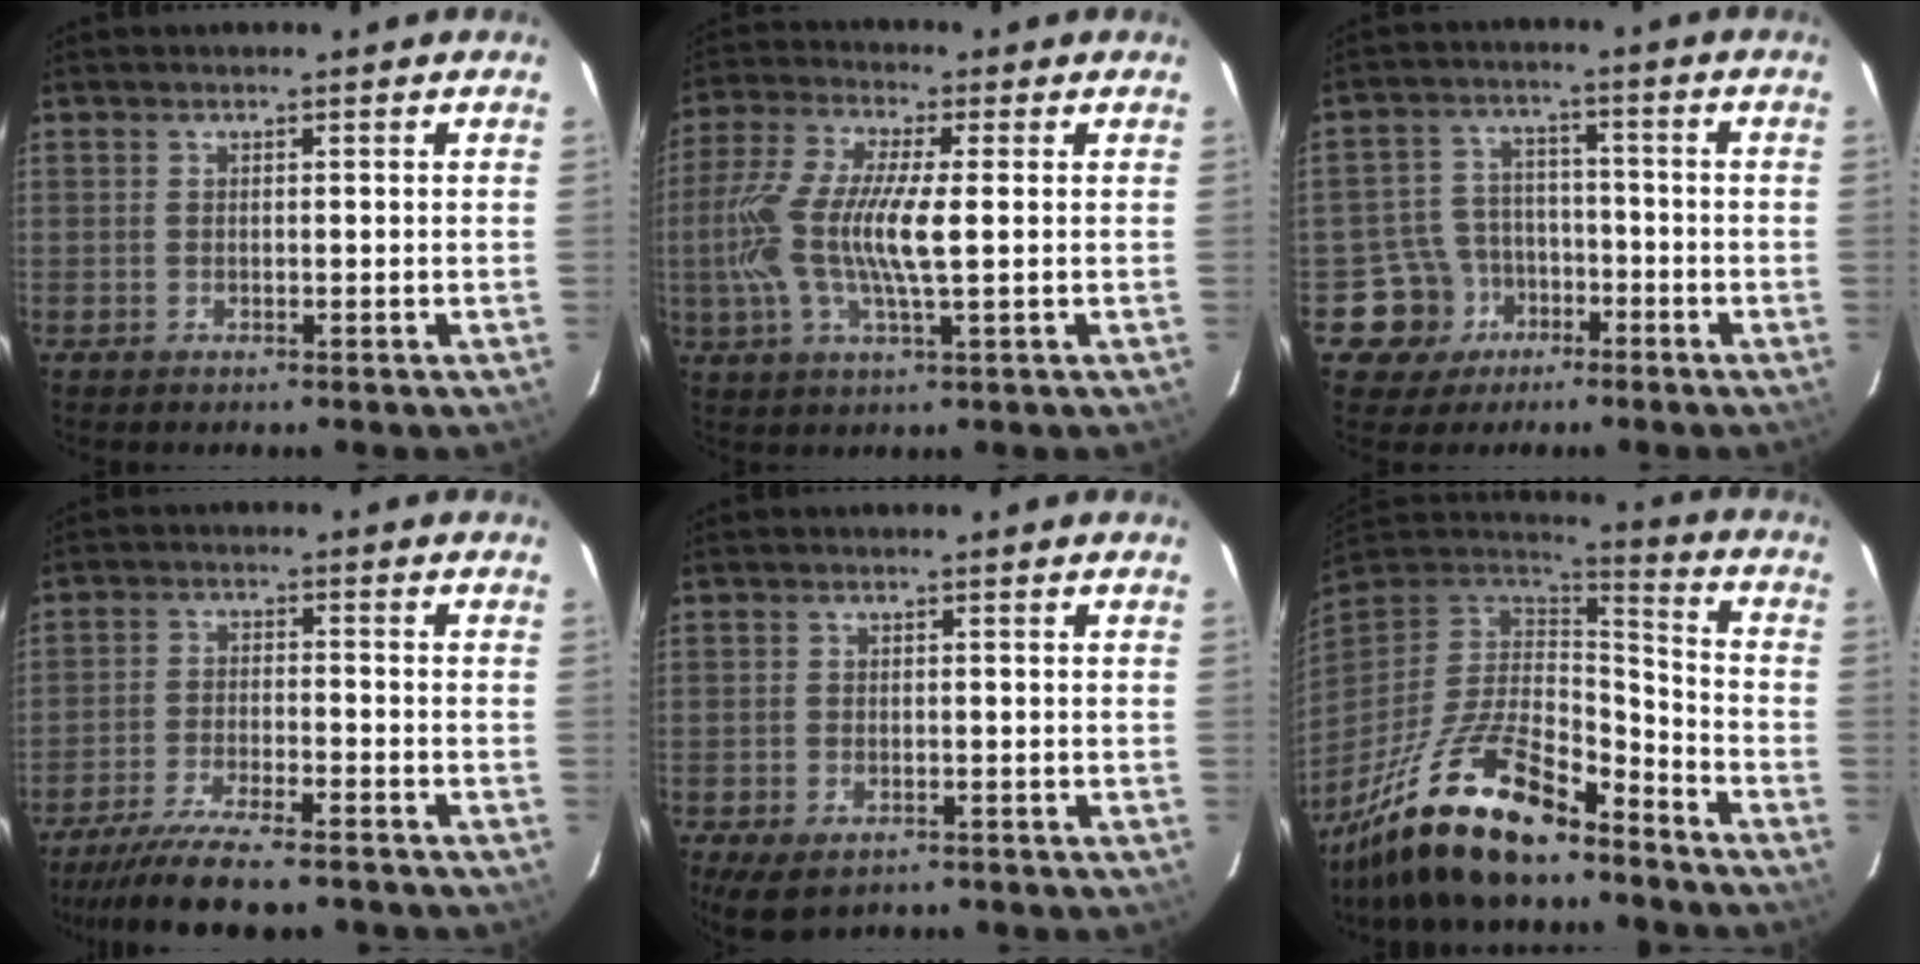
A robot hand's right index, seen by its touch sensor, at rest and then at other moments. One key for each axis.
{"total": 13.3, "fx": -0.5, "fy": 2.8, "fz": 13.0, "tx": -0.263, "ty": -0.001, "tz": -0.015}
{"total": 8.6, "fx": -4.4, "fy": 7.4, "fz": 0.5, "tx": -0.038, "ty": 0.032, "tz": -0.064}
{"total": 13.2, "fx": -11.3, "fy": 2.3, "fz": 6.5, "tx": -0.144, "ty": -0.024, "tz": -0.187}
{"total": 5.3, "fx": -3.2, "fy": 3.0, "fz": 2.9, "tx": -0.067, "ty": -0.019, "tz": -0.050}
{"total": 22.0, "fx": -15.7, "fy": 7.4, "fz": 13.6, "tx": -0.271, "ty": -0.027, "tz": -0.273}